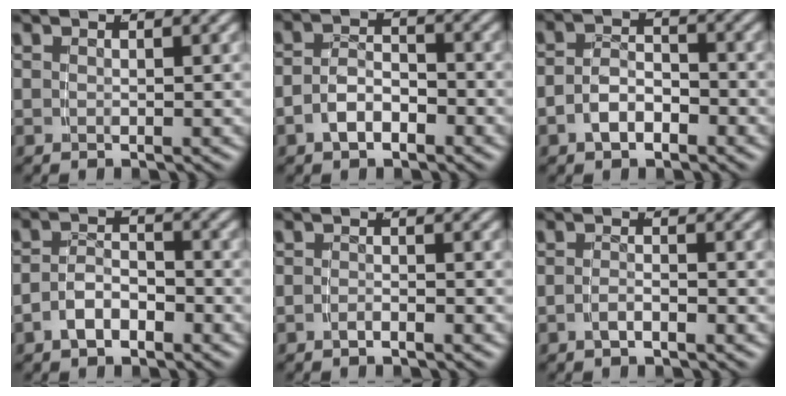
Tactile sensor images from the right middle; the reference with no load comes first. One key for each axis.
{"total": 3.3, "fx": -1.9, "fy": 2.1, "fz": 1.8, "tx": -0.027, "ty": -0.003, "tz": -0.034}
{"total": 3.5, "fx": -1.9, "fy": 2.2, "fz": 1.8, "tx": -0.028, "ty": -0.002, "tz": -0.035}
{"total": 3.5, "fx": -2.2, "fy": 2.1, "fz": 1.7, "tx": -0.024, "ty": -0.003, "tz": -0.038}
{"total": 1.2, "fx": -1.2, "fy": 0.2, "fz": 0.2, "tx": -0.004, "ty": 0.001, "tz": -0.025}
{"total": 1.6, "fx": -1.4, "fy": 0.1, "fz": 0.7, "tx": -0.012, "ty": 0.000, "tz": -0.028}